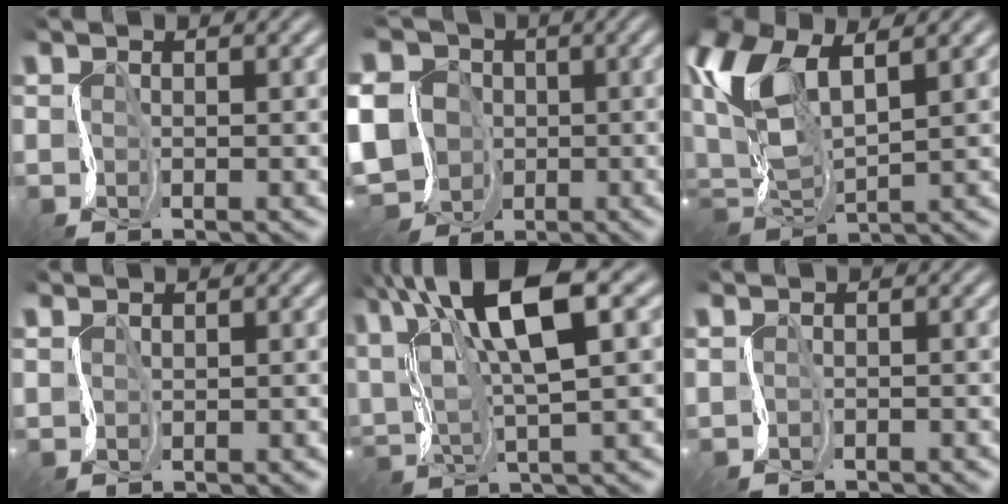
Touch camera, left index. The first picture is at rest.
{"total": 11.7, "force": [-3.0, 10.3, 4.8], "torque": [-0.111, -0.018, -0.082]}
{"total": 6.3, "force": [2.2, 3.3, 4.9], "torque": [-0.120, 0.009, 0.045]}
{"total": 0.8, "force": [0.3, 0.8, 0.1], "torque": [0.007, 0.001, 0.018]}
{"total": 12.4, "force": [6.0, 4.1, 10.1], "torque": [-0.195, 0.016, 0.107]}
{"total": 0.9, "force": [-0.4, 0.2, -0.7], "torque": [0.007, -0.004, -0.007]}